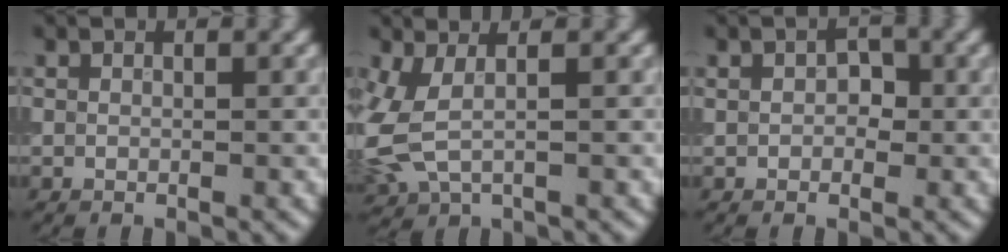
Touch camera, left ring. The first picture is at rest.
{"total": 4.3, "force": [0.1, 2.3, 3.6], "torque": [-0.106, -0.002, 0.002]}
{"total": 1.8, "force": [0.2, 1.3, 1.3], "torque": [-0.020, 0.003, -0.002]}